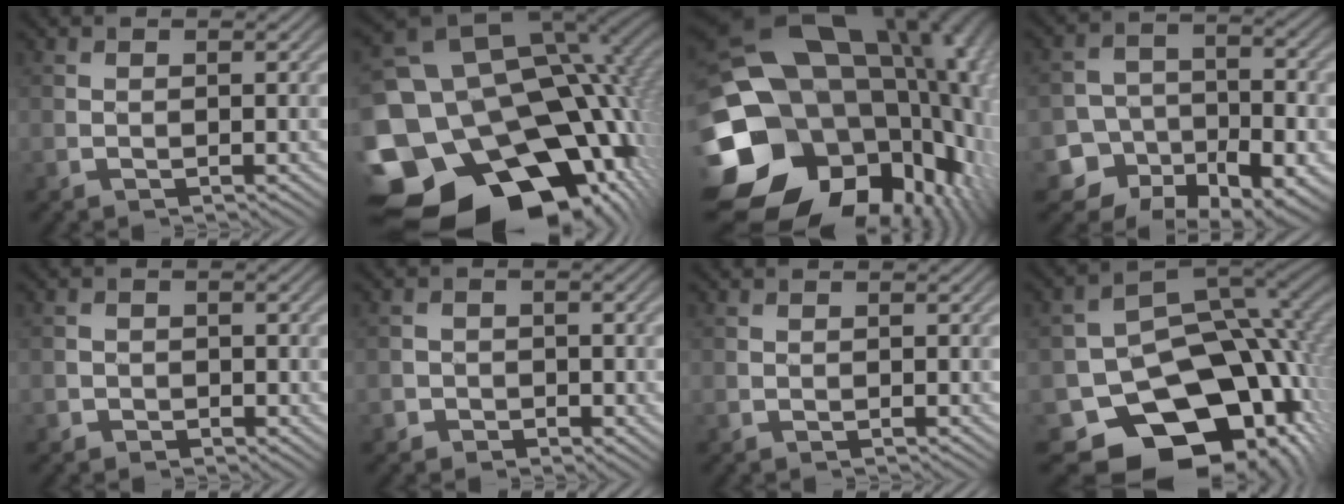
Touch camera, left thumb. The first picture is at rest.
{"total": 21.9, "force": [-7.1, 16.2, 12.9], "torque": [-0.287, -0.045, -0.074]}
{"total": 24.4, "force": [-2.8, 19.1, 15.0], "torque": [-0.264, -0.066, -0.051]}
{"total": 13.2, "force": [-7.9, 8.9, 5.8], "torque": [-0.110, -0.026, -0.124]}
{"total": 1.7, "force": [-0.7, 1.5, 0.4], "torque": [0.003, -0.001, -0.013]}
{"total": 2.8, "force": [-1.2, 2.4, 0.7], "torque": [0.004, 0.004, -0.030]}
{"total": 0.0}
{"total": 17.7, "force": [-6.6, 12.7, 10.4], "torque": [-0.170, -0.065, -0.076]}